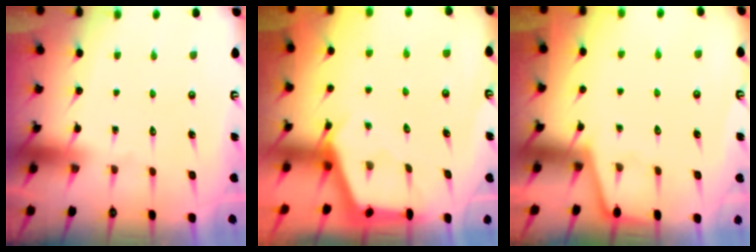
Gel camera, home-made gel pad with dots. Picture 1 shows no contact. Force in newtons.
{"total": 2.7, "press": 2.7, "slide": 0.3}
{"total": 1.7, "press": 1.6, "slide": 0.3}